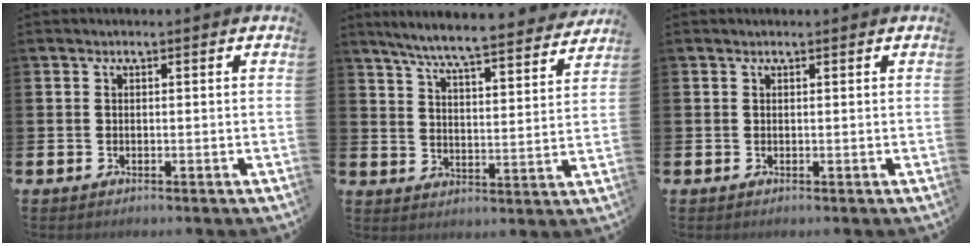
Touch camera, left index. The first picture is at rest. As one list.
[{"total": 7.3, "force": [6.8, 0.1, 2.5], "torque": [-0.072, -0.052, 0.115]}, {"total": 0.0}]